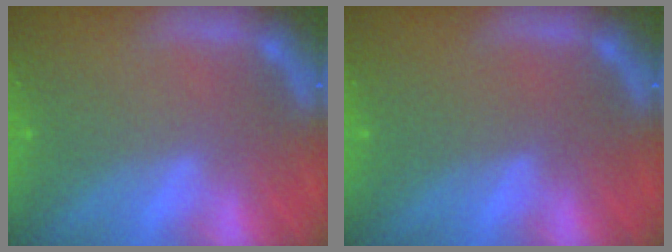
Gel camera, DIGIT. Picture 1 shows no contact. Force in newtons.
{"total": 0.0}